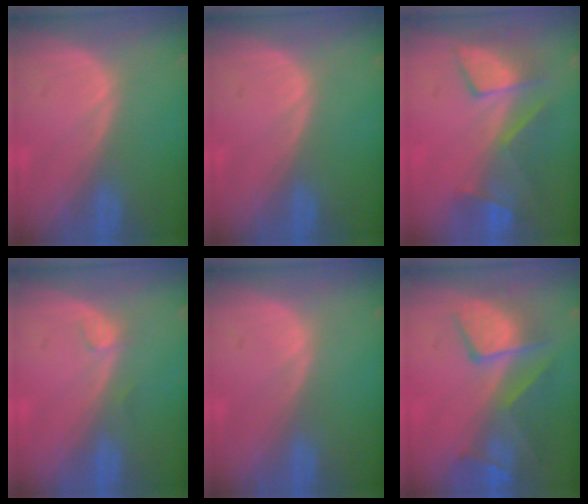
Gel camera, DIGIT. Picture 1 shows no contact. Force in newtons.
{"total": 0.0}
{"total": 7.5, "press": 7.4, "slide": 1.5}
{"total": 1.1, "press": 1.1, "slide": 0.2}
{"total": 0.0}
{"total": 9.8, "press": 8.5, "slide": 5.0}